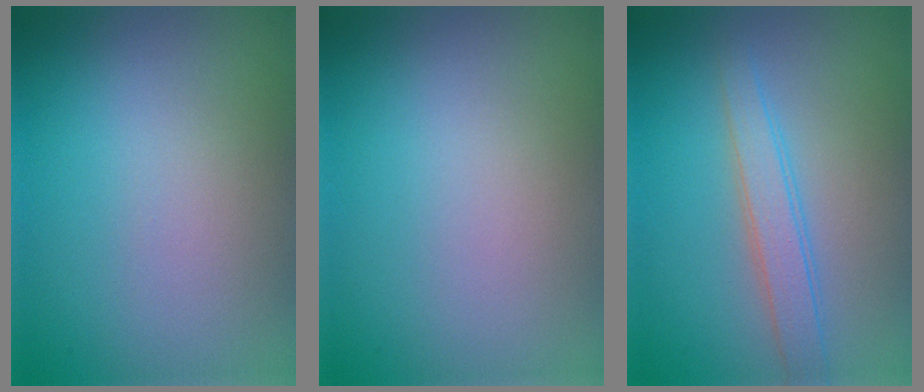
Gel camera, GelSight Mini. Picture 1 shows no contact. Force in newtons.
{"total": 0.0}
{"total": 2.5, "press": 2.5, "slide": 0.0}